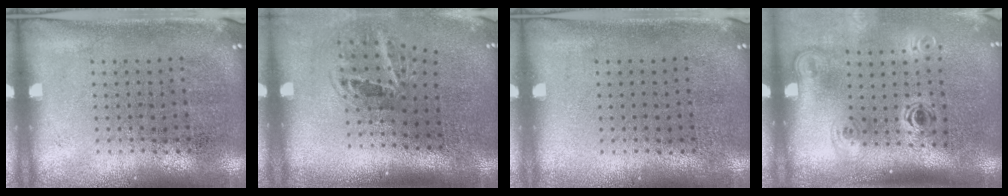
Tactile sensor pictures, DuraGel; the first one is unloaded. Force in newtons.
{"total": 2.0, "press": 1.2, "slide": 1.5}
{"total": 0.0}
{"total": 2.1, "press": 1.4, "slide": 1.5}